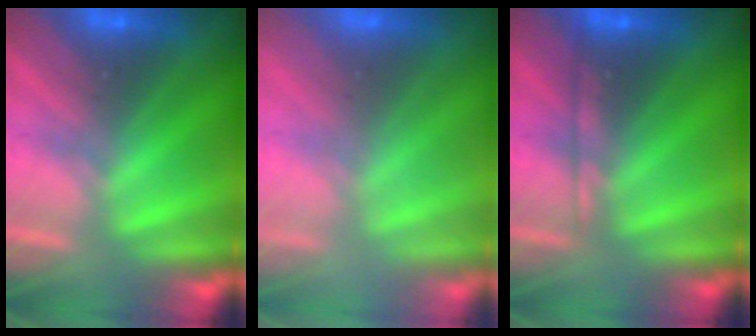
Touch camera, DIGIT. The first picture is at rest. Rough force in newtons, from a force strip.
{"total": 3.4}
{"total": 2.1}